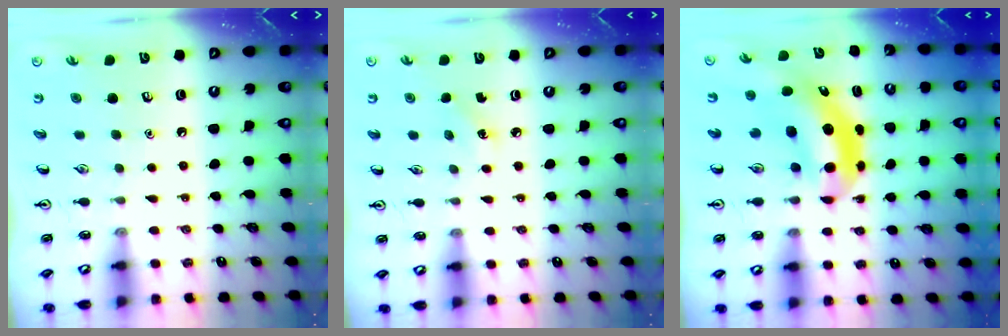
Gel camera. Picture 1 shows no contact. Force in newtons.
{"total": 2.3, "press": 2.2, "slide": 0.8}
{"total": 6.6, "press": 6.3, "slide": 2.1}